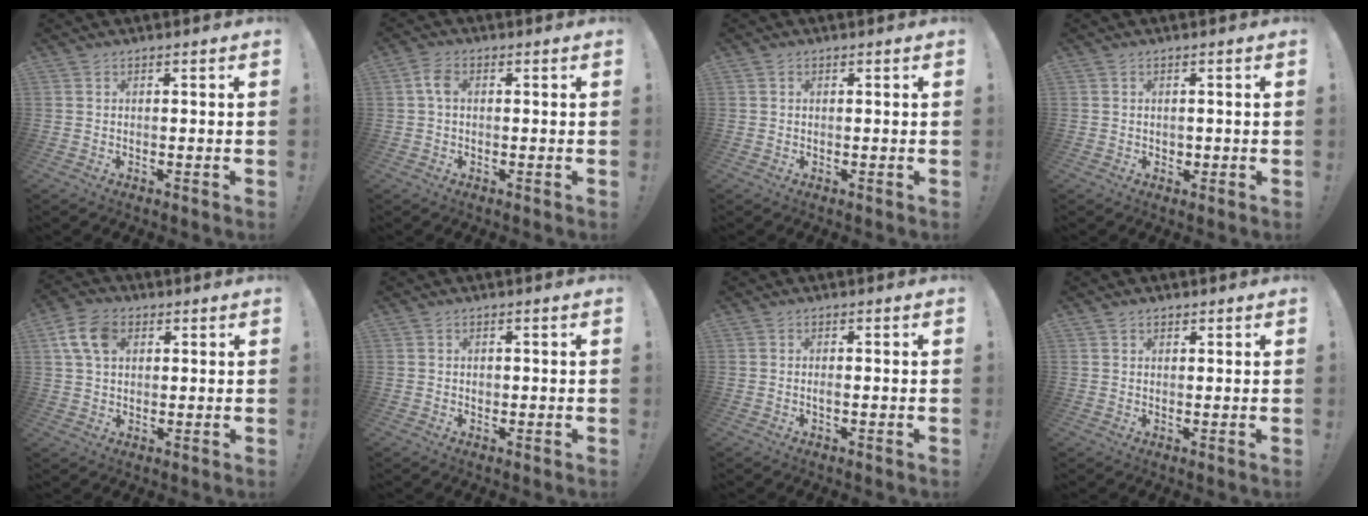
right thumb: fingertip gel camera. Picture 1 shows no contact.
{"total": 4.0, "force": [0.5, 2.5, 3.1], "torque": [-0.058, 0.012, 0.010]}
{"total": 0.5, "force": [0.2, 0.5, -0.1], "torque": [0.010, -0.001, 0.002]}
{"total": 1.2, "force": [0.2, 1.1, 0.3], "torque": [0.005, -0.002, 0.002]}
{"total": 9.9, "force": [3.3, 6.8, 6.4], "torque": [-0.115, 0.010, 0.066]}
{"total": 0.9, "force": [-0.1, 0.8, 0.2], "torque": [0.004, -0.002, -0.003]}
{"total": 0.9, "force": [-0.4, 0.1, 0.9], "torque": [-0.016, 0.000, -0.007]}
{"total": 1.2, "force": [0.8, 0.9, 0.3], "torque": [0.003, -0.005, 0.014]}